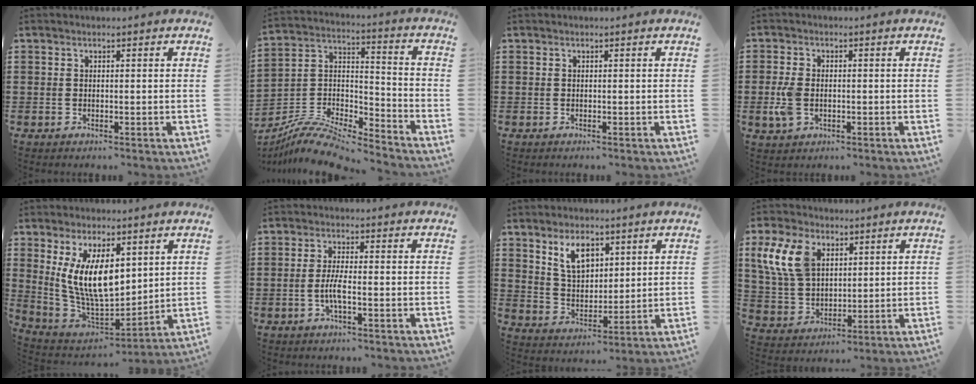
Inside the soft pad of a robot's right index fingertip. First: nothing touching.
{"total": 10.6, "force": [-9.3, 2.7, 4.2], "torque": [-0.090, 0.022, -0.186]}
{"total": 0.0}
{"total": 4.1, "force": [-0.7, 2.4, 3.2], "torque": [-0.089, -0.008, -0.019]}
{"total": 10.4, "force": [3.4, 4.8, 8.6], "torque": [-0.199, -0.017, 0.062]}
{"total": 3.6, "force": [-1.2, 0.5, 3.3], "torque": [-0.074, -0.006, -0.025]}
{"total": 7.0, "force": [3.8, 4.1, 4.3], "torque": [-0.085, 0.006, 0.067]}
{"total": 9.5, "force": [4.0, 6.2, 6.0], "torque": [-0.159, 0.013, 0.074]}